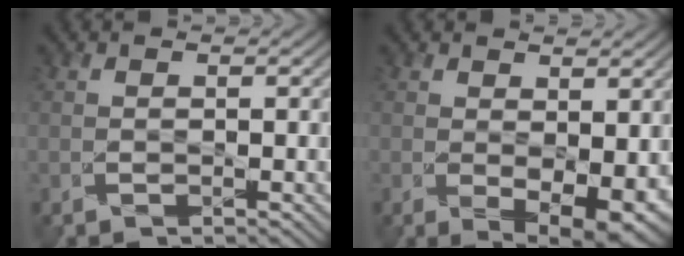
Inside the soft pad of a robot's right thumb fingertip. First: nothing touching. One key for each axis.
{"total": 5.9, "fx": -0.3, "fy": 3.0, "fz": 5.0, "tx": -0.088, "ty": -0.023, "tz": 0.010}